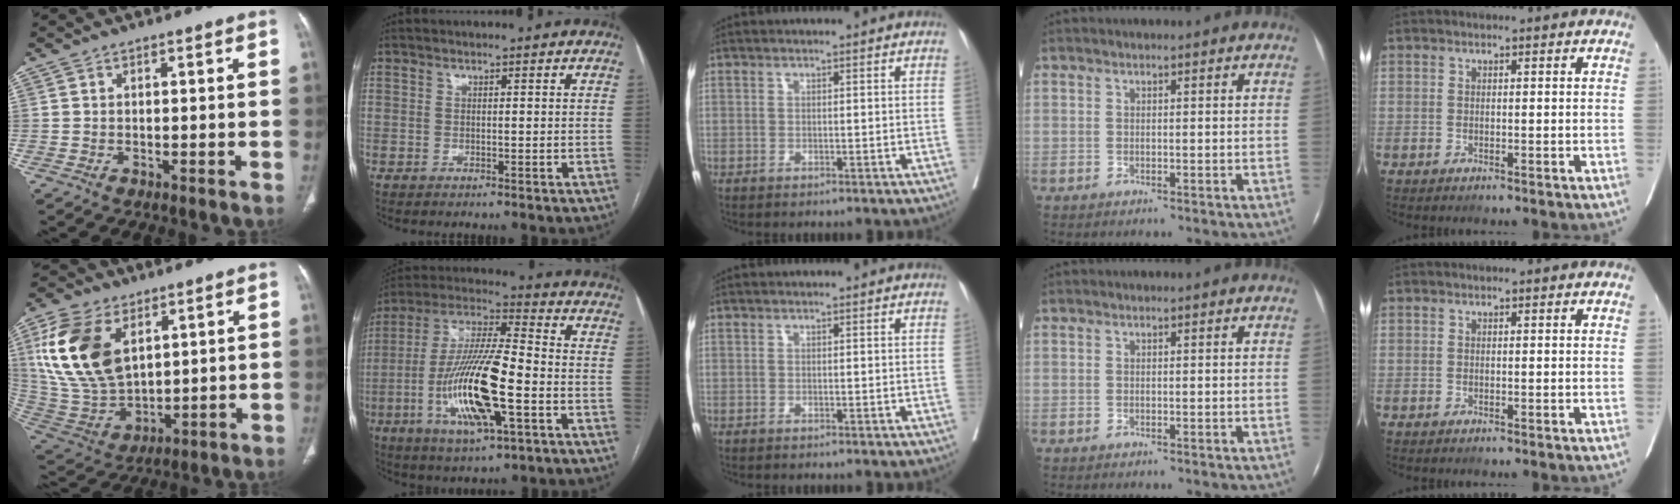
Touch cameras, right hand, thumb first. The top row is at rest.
{"thumb": {"total": 19.5, "force": [6.8, 12.0, 13.8], "torque": [-0.266, -0.024, 0.142]}, "index": {"total": 18.5, "force": [-5.4, 3.3, 17.4], "torque": [-0.359, -0.009, -0.094]}}